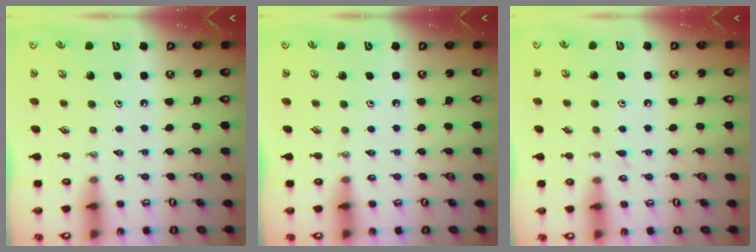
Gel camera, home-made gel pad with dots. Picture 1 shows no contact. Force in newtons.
{"total": 0.0}
{"total": 4.8, "press": 4.7, "slide": 0.6}